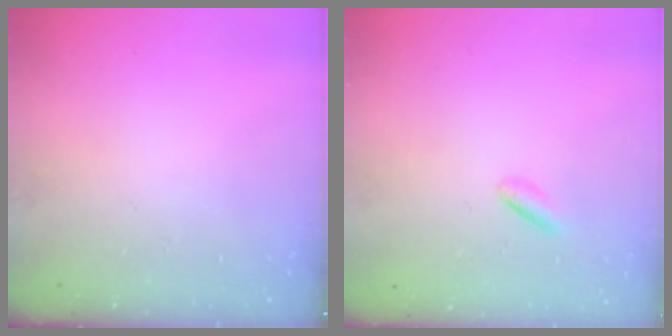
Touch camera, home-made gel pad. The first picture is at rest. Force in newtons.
{"total": 0.6, "press": 0.2, "slide": 0.5}